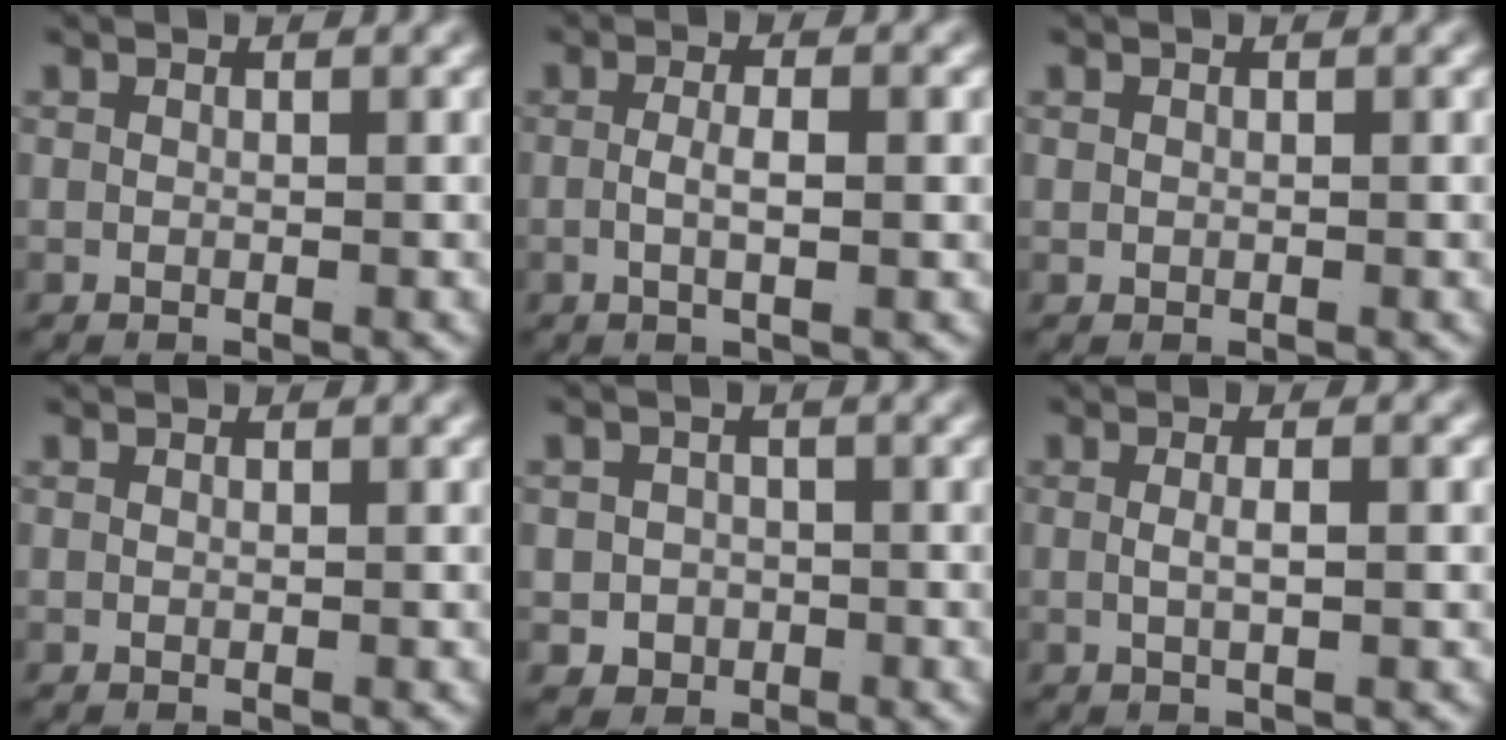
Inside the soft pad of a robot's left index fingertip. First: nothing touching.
{"total": 2.3, "force": [-0.6, -0.1, 2.2], "torque": [-0.047, -0.007, -0.005]}
{"total": 0.0}
{"total": 0.0}
{"total": 4.3, "force": [-1.5, 3.9, 1.1], "torque": [-0.019, -0.022, -0.022]}
{"total": 1.9, "force": [-0.3, -0.3, 1.8], "torque": [-0.036, -0.009, 0.003]}